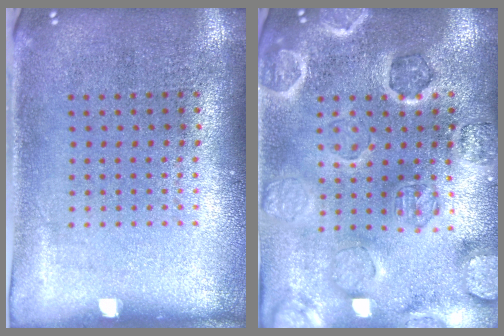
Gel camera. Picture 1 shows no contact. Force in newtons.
{"total": 2.4, "press": 2.4, "slide": 0.2}